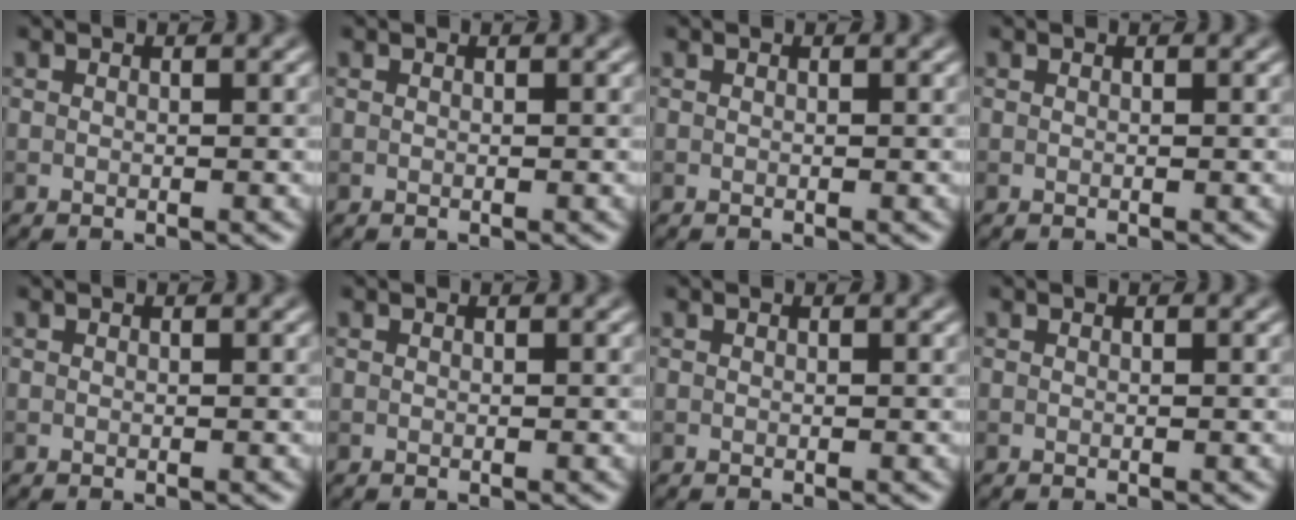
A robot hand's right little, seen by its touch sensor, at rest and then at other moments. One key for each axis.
{"total": 0.0}
{"total": 0.0}
{"total": 0.0}
{"total": 0.0}
{"total": 0.0}
{"total": 0.0}
{"total": 0.0}